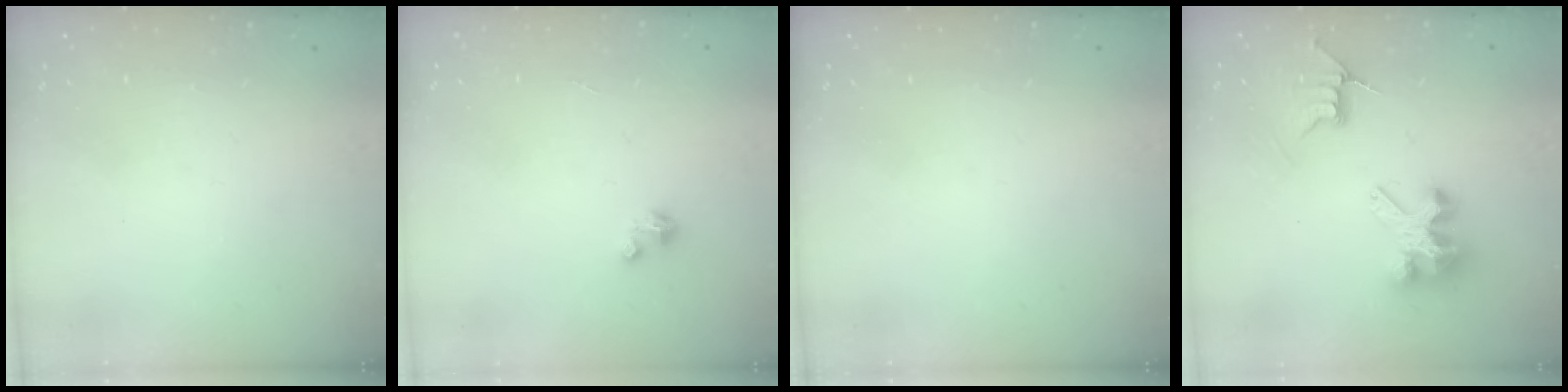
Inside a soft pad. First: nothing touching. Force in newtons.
{"total": 0.6, "press": 0.6, "slide": 0.3}
{"total": 0.0}
{"total": 8.3, "press": 8.3, "slide": 0.5}